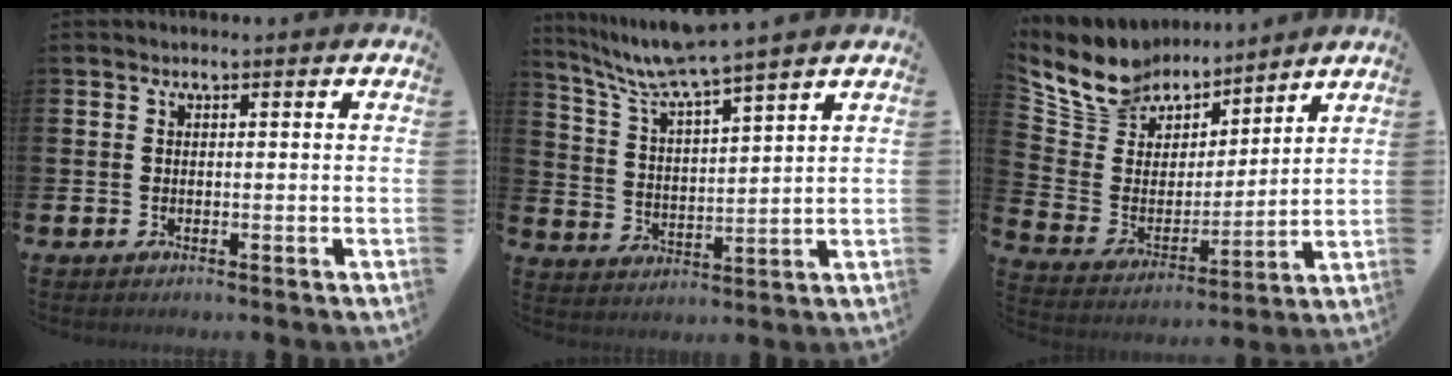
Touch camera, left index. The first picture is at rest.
{"total": 7.3, "force": [6.7, -0.5, 2.8], "torque": [-0.077, -0.039, 0.114]}
{"total": 9.6, "force": [8.7, 4.0, 0.0], "torque": [-0.060, -0.074, 0.162]}